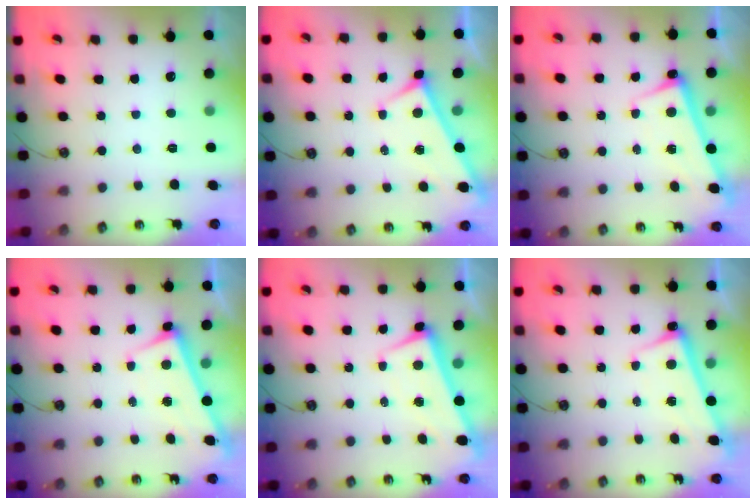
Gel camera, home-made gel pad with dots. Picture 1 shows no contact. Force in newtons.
{"total": 4.5, "press": 4.5, "slide": 0.2}
{"total": 1.0, "press": 0.6, "slide": 0.8}
{"total": 2.9, "press": 2.9, "slide": 0.3}
{"total": 1.6, "press": 0.6, "slide": 1.5}
{"total": 2.7, "press": 2.6, "slide": 0.5}